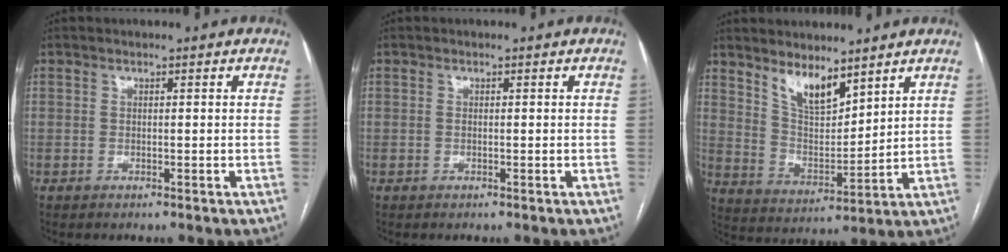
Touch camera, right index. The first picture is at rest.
{"total": 0.0}
{"total": 7.9, "force": [6.1, 2.5, 4.4], "torque": [-0.084, -0.010, 0.125]}